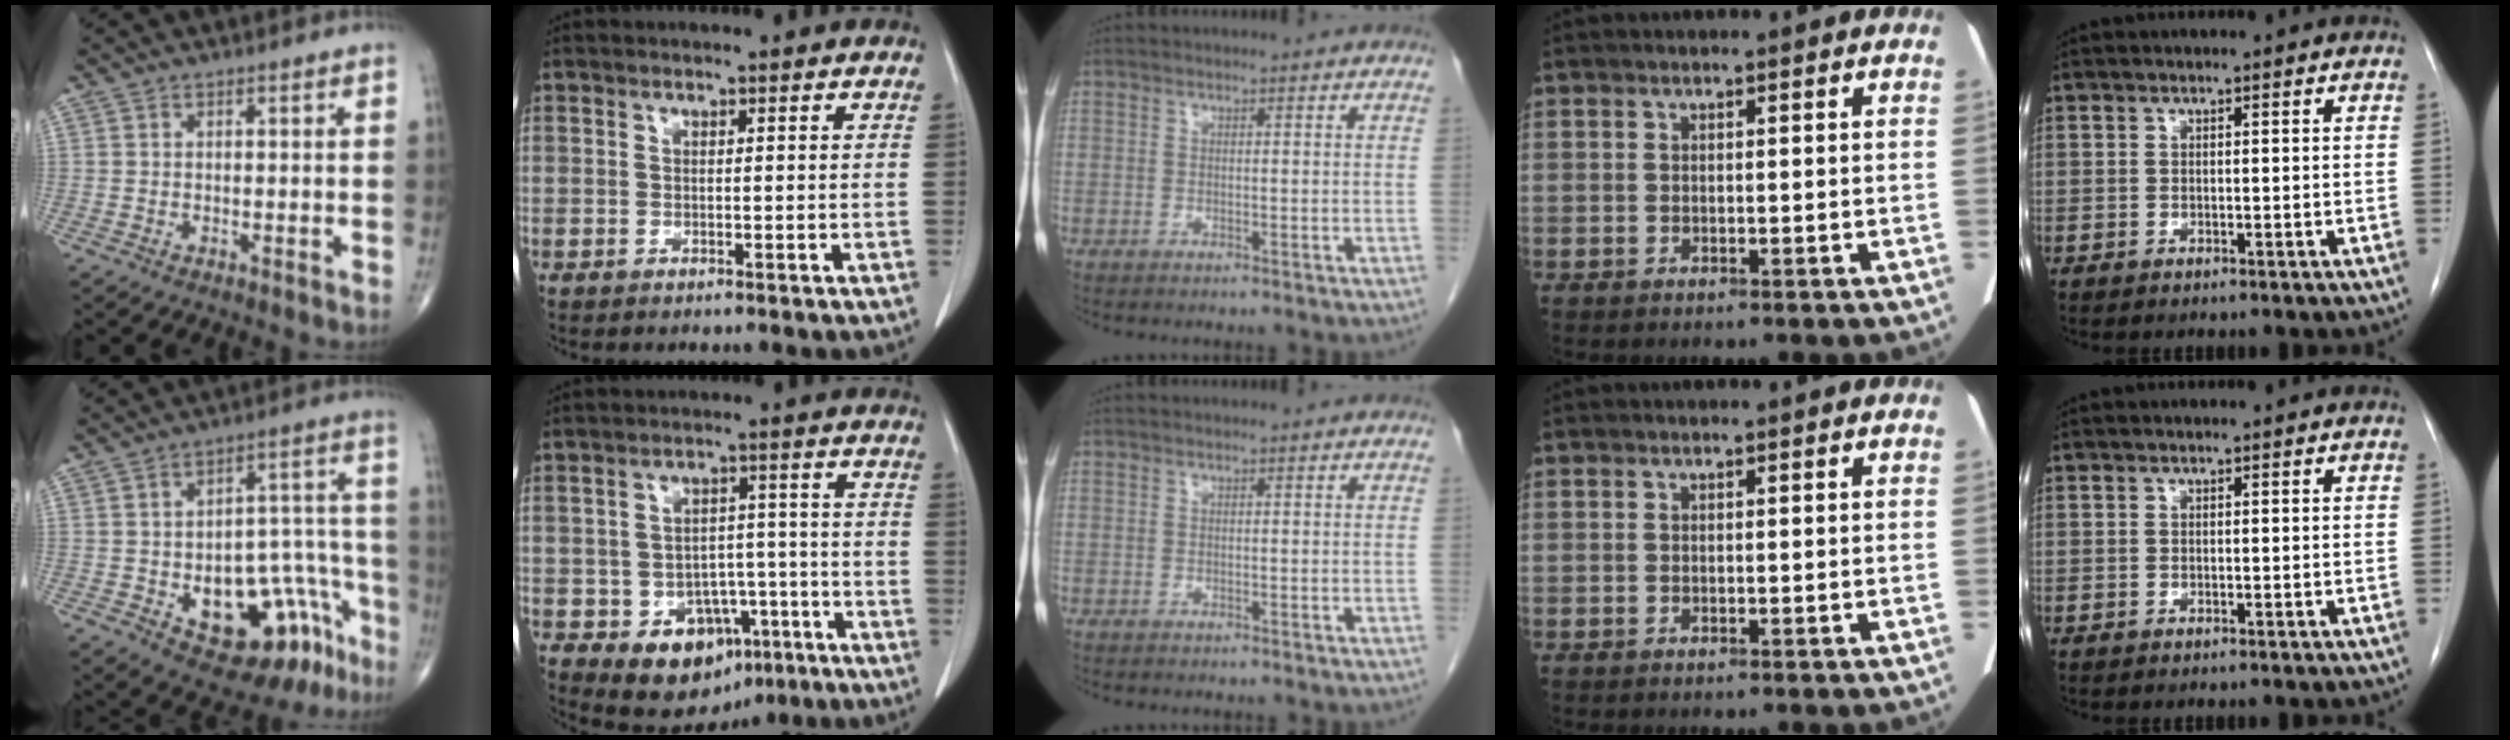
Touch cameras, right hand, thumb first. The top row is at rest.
{"thumb": {"total": 18.0, "force": [-8.6, 9.5, 12.6], "torque": [-0.113, 0.081, -0.107]}, "index": {"total": 10.2, "force": [-4.9, 7.6, 4.7], "torque": [-0.059, 0.026, -0.058]}}